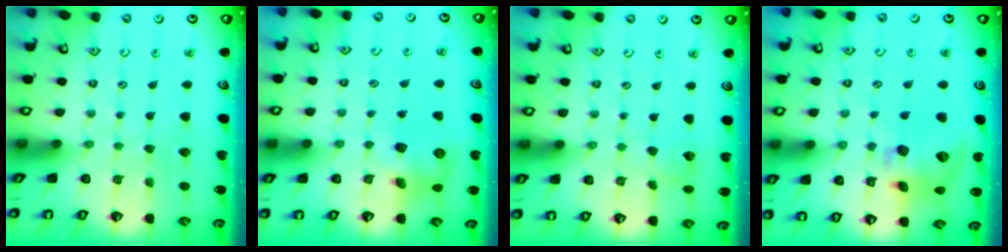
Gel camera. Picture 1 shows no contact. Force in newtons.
{"total": 9.1, "press": 9.0, "slide": 0.5}
{"total": 2.9, "press": 2.9, "slide": 0.2}
{"total": 13.1, "press": 13.0, "slide": 2.0}